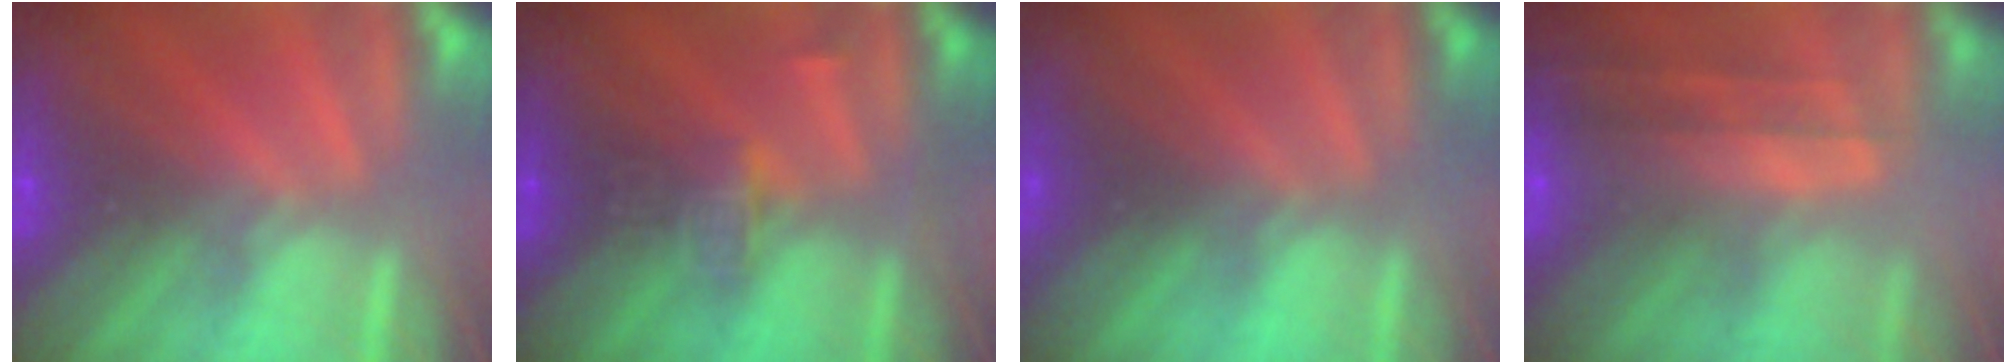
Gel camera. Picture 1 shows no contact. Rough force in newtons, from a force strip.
{"total": 2.9}
{"total": 2.0}
{"total": 6.0}